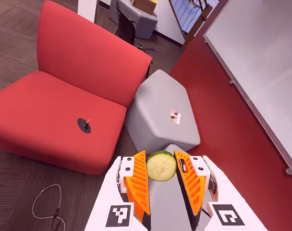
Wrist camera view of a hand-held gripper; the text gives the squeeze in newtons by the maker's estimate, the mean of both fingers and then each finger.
{"total": 7.9, "left": 8.6, "right": 7.3}